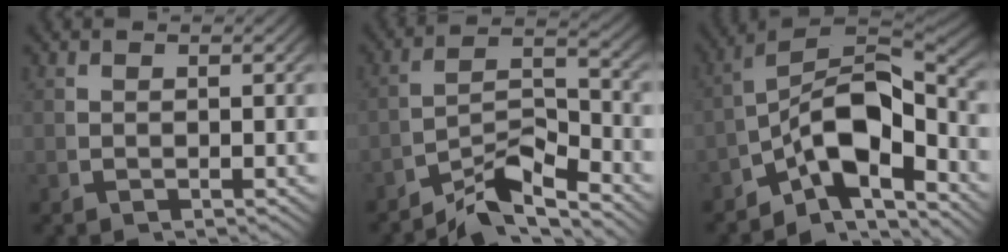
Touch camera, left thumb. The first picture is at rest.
{"total": 6.8, "force": [-3.4, 3.5, 4.8], "torque": [-0.079, -0.023, -0.054]}
{"total": 12.6, "force": [-2.9, 7.3, 9.8], "torque": [-0.165, -0.036, -0.031]}